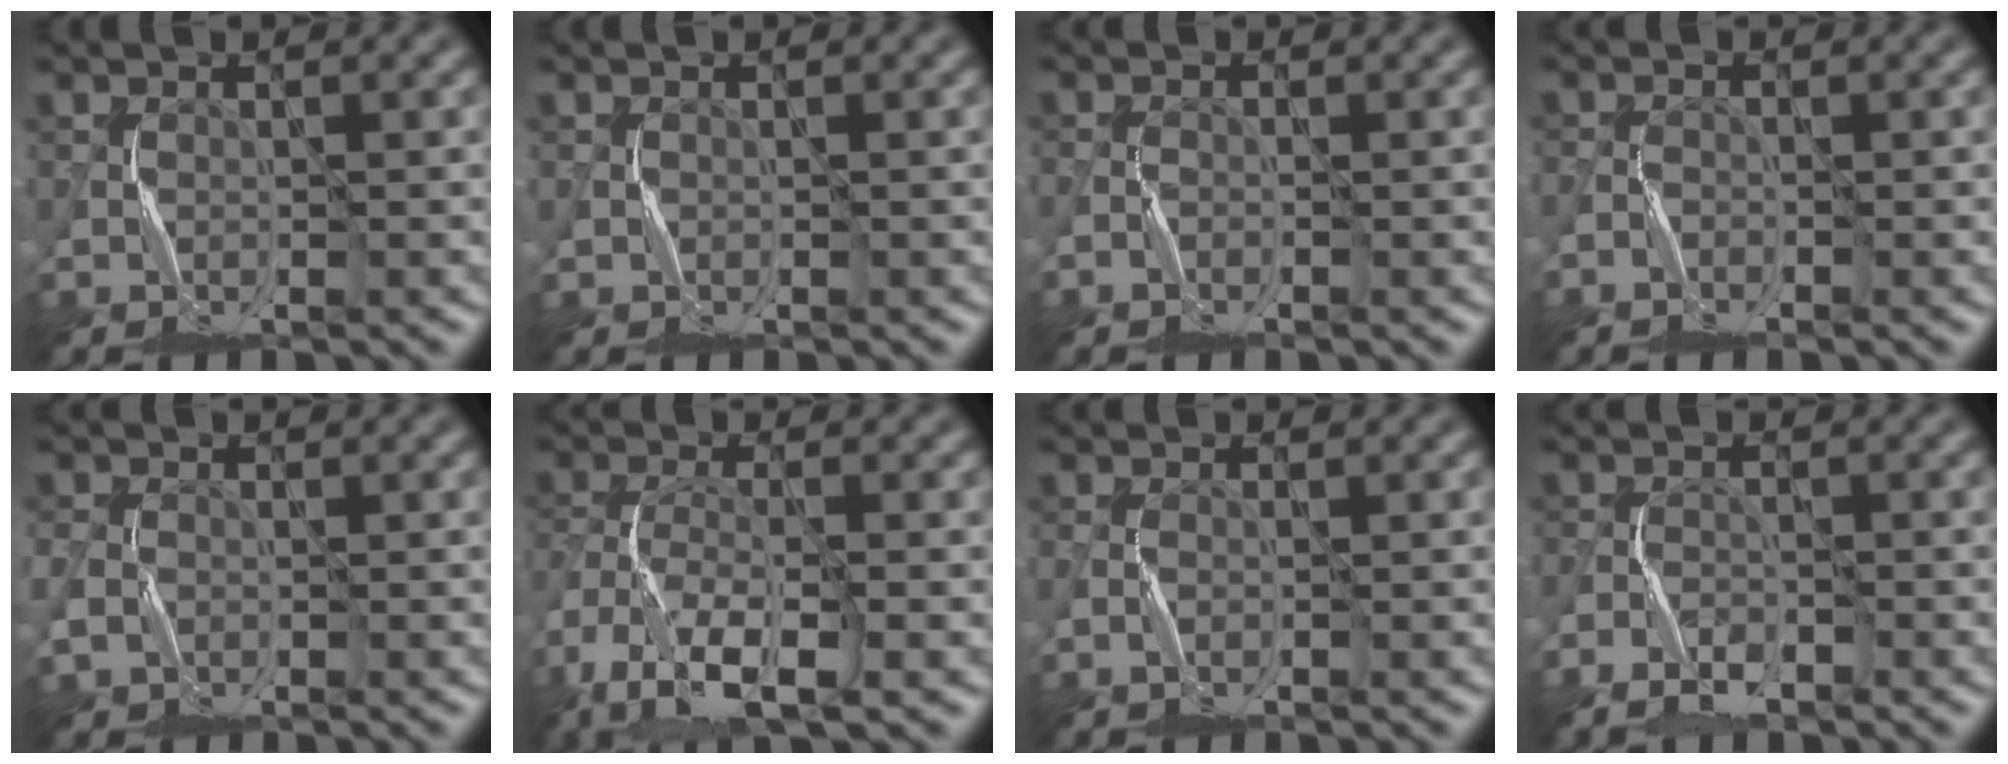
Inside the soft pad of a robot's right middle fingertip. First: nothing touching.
{"total": 0.5, "force": [-0.1, 0.5, 0.0], "torque": [0.002, -0.002, -0.003]}
{"total": 1.1, "force": [-0.7, 0.5, 0.8], "torque": [-0.018, 0.003, -0.016]}
{"total": 1.2, "force": [-0.9, 0.5, 0.7], "torque": [-0.015, 0.003, -0.020]}
{"total": 2.5, "force": [-0.7, 2.0, 1.3], "torque": [-0.033, -0.002, -0.018]}
{"total": 9.1, "force": [-4.8, 3.5, 6.8], "torque": [-0.149, -0.013, -0.097]}
{"total": 1.5, "force": [-0.6, 0.6, 1.3], "torque": [-0.031, 0.003, -0.015]}
{"total": 3.1, "force": [-2.2, 1.4, 1.7], "torque": [-0.034, -0.001, -0.048]}